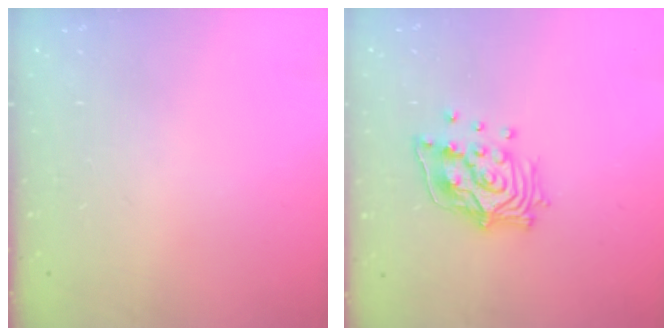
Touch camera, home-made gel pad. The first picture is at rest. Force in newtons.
{"total": 12.9, "press": 12.8, "slide": 1.8}